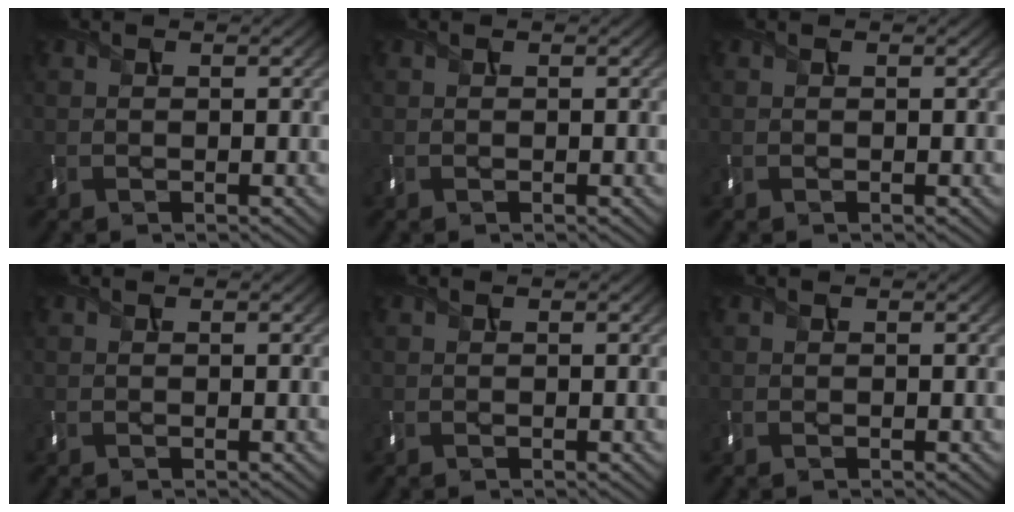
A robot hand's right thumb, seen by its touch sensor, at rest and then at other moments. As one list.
[{"total": 0.0}, {"total": 0.0}, {"total": 0.0}, {"total": 0.0}, {"total": 0.0}]